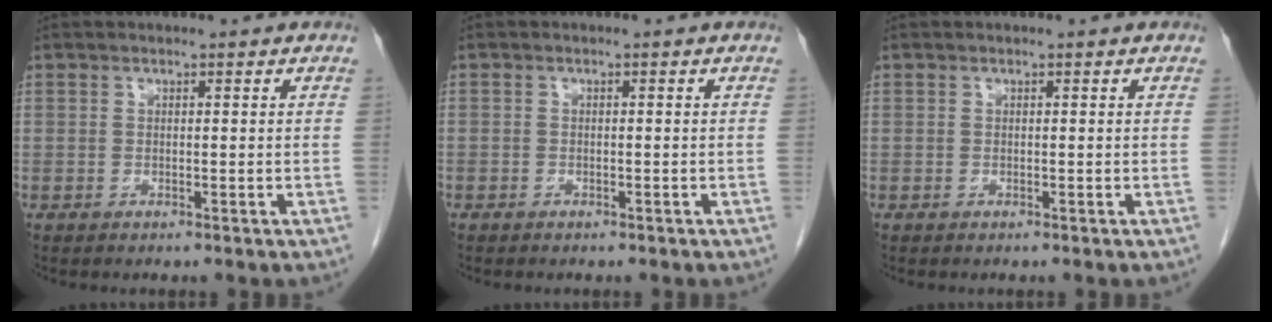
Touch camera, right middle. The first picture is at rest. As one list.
[{"total": 0.5, "force": [-0.4, 0.3, 0.1], "torque": [-0.009, 0.002, -0.009]}, {"total": 0.0}]